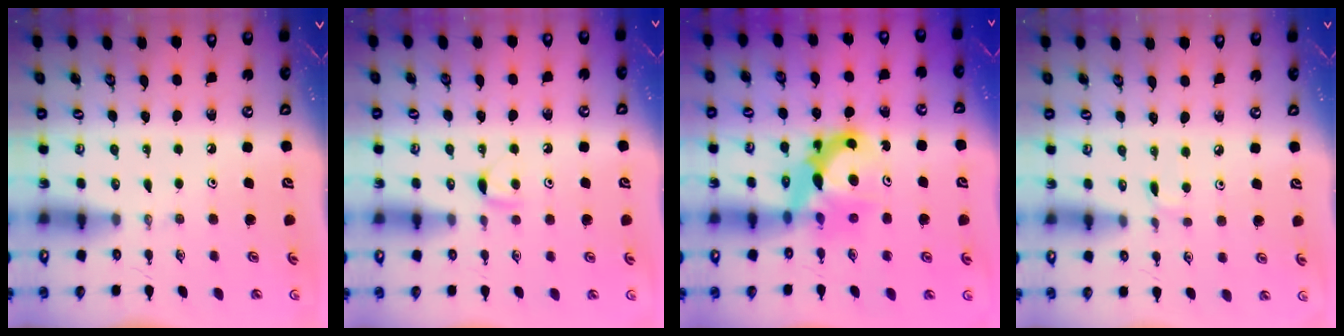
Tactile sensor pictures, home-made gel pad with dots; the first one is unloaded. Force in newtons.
{"total": 4.8, "press": 4.7, "slide": 0.7}
{"total": 8.5, "press": 8.5, "slide": 0.6}
{"total": 2.2, "press": 2.2, "slide": 0.3}